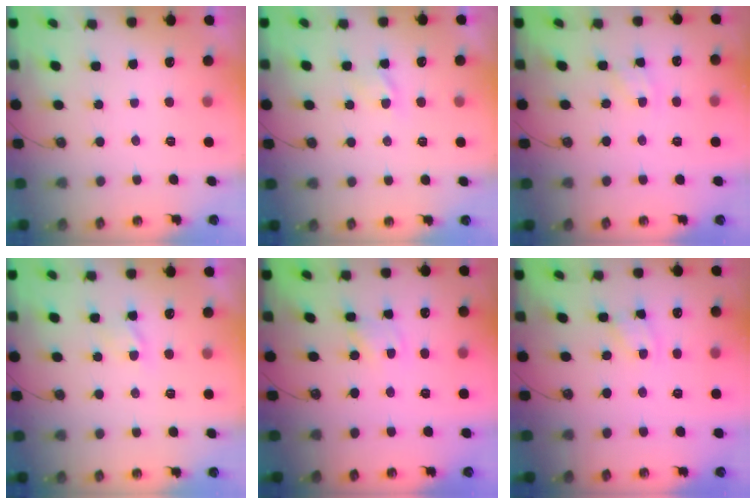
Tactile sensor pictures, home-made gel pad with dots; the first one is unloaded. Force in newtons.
{"total": 2.2, "press": 2.1, "slide": 0.4}
{"total": 2.7, "press": 2.7, "slide": 0.3}
{"total": 2.2, "press": 2.1, "slide": 0.4}
{"total": 1.2, "press": 1.1, "slide": 0.2}
{"total": 1.9, "press": 1.8, "slide": 0.3}